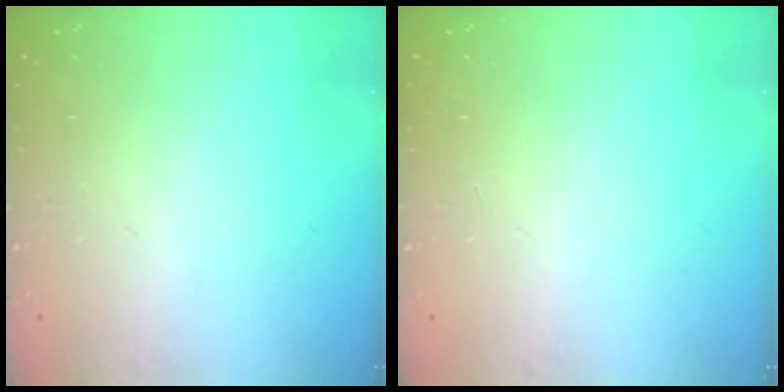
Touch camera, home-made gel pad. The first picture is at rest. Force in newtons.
{"total": 0.0}